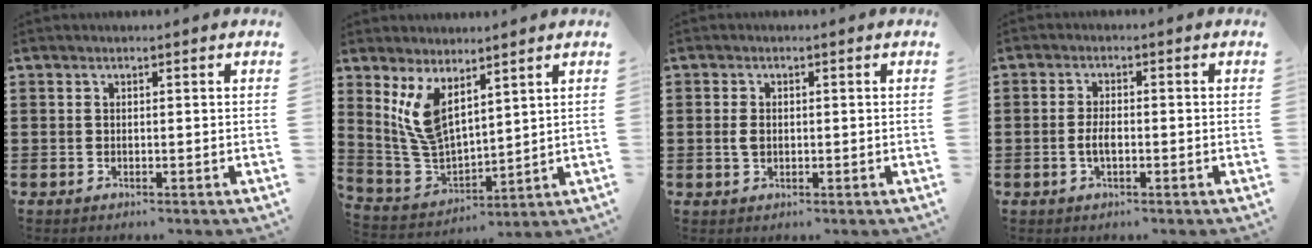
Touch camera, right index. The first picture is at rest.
{"total": 8.2, "force": [4.4, 3.8, 5.8], "torque": [-0.163, -0.022, 0.074]}
{"total": 2.0, "force": [-0.1, 1.3, 1.5], "torque": [-0.038, 0.003, -0.005]}
{"total": 2.8, "force": [-0.7, 1.0, 2.5], "torque": [-0.061, -0.003, -0.017]}